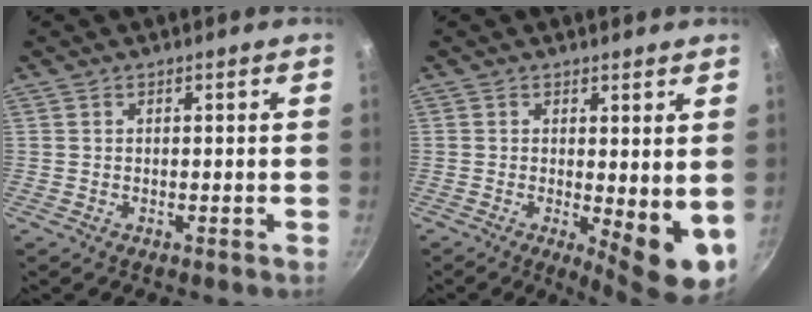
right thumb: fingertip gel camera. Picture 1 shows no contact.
{"total": 8.9, "force": [-0.2, 3.0, 8.3], "torque": [-0.098, -0.017, 0.005]}